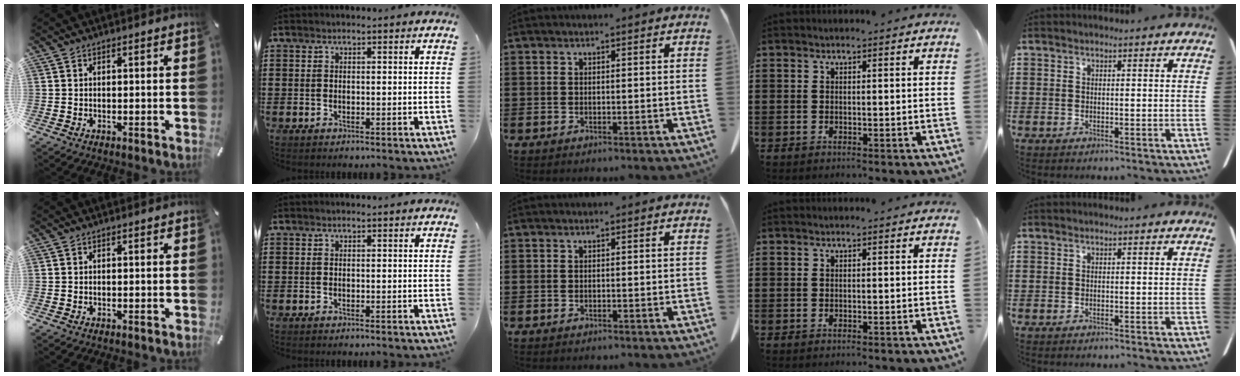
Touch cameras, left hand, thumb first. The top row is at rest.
{}